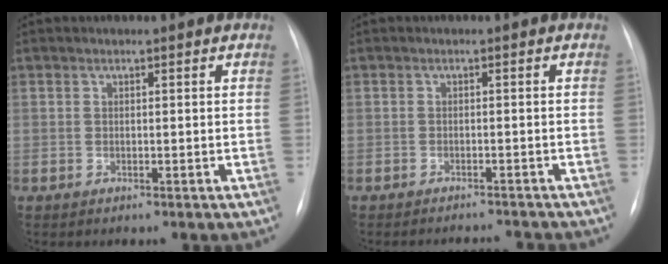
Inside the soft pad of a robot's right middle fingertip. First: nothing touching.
{"total": 3.7, "force": [-3.6, -0.3, -0.3], "torque": [0.008, -0.002, -0.049]}